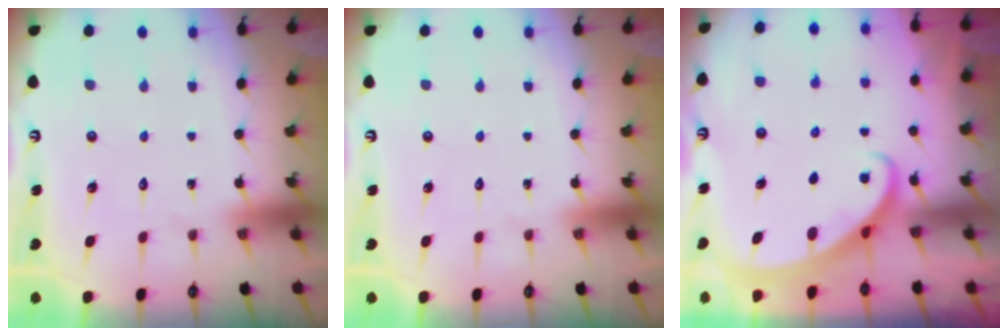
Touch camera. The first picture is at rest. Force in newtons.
{"total": 0.0}
{"total": 2.2, "press": 2.2, "slide": 0.2}